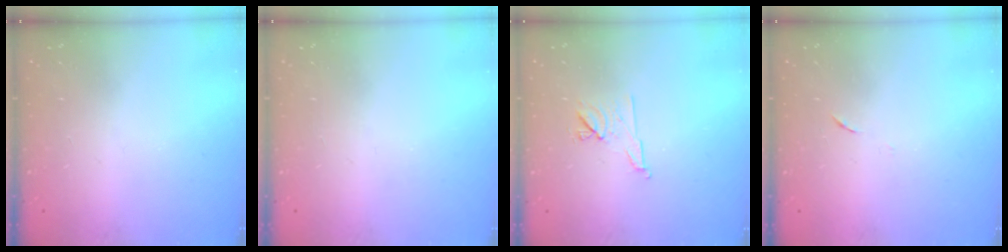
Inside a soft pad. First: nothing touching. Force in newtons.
{"total": 0.0}
{"total": 7.5, "press": 7.4, "slide": 1.3}
{"total": 3.5, "press": 3.4, "slide": 0.9}